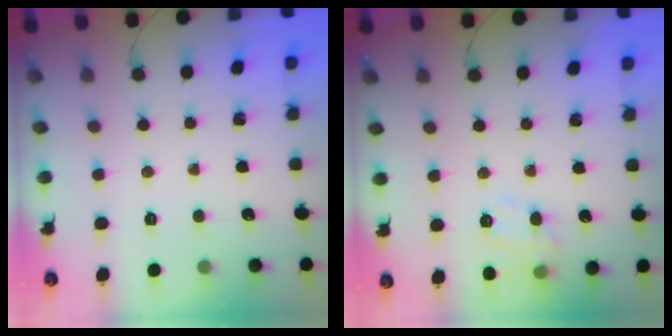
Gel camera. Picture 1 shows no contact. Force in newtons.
{"total": 10.0, "press": 9.9, "slide": 1.5}